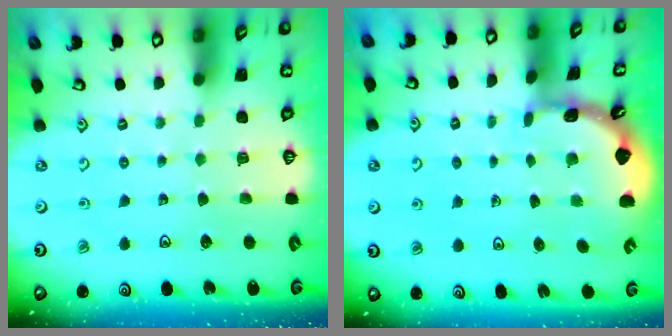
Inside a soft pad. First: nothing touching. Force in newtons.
{"total": 1.6, "press": 1.6, "slide": 0.1}